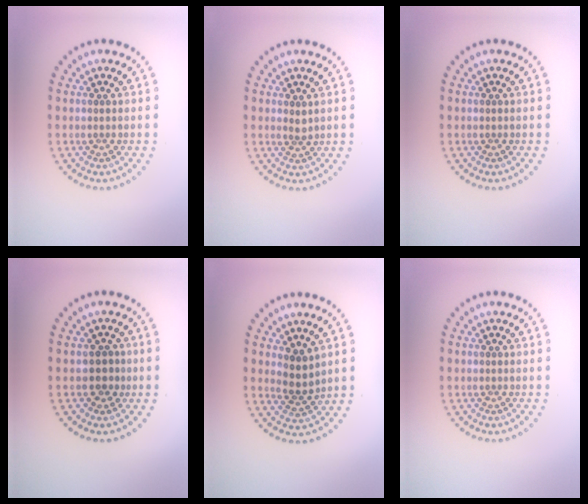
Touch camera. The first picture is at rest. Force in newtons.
{"total": 1.0, "press": 0.7, "slide": 0.7}
{"total": 0.0}
{"total": 1.6, "press": 1.4, "slide": 0.8}
{"total": 2.5, "press": 1.9, "slide": 1.5}
{"total": 0.0}